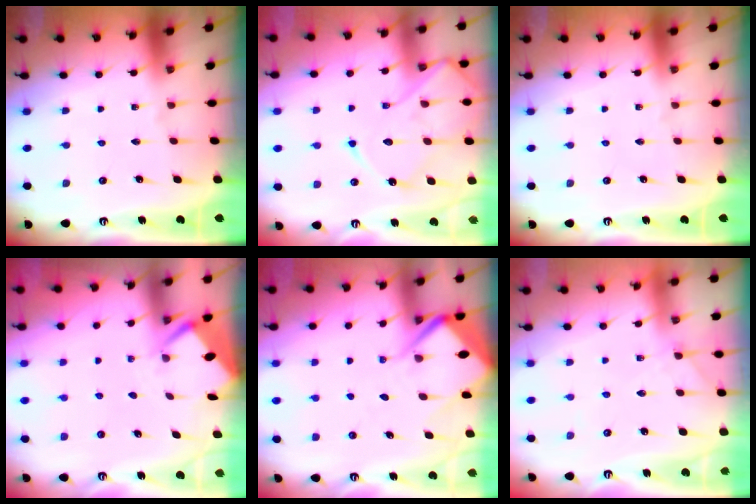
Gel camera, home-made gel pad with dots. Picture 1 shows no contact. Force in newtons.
{"total": 14.4, "press": 14.3, "slide": 1.2}
{"total": 0.0}
{"total": 2.8, "press": 2.8, "slide": 0.2}
{"total": 7.8, "press": 7.7, "slide": 0.8}
{"total": 3.6, "press": 3.6, "slide": 0.4}